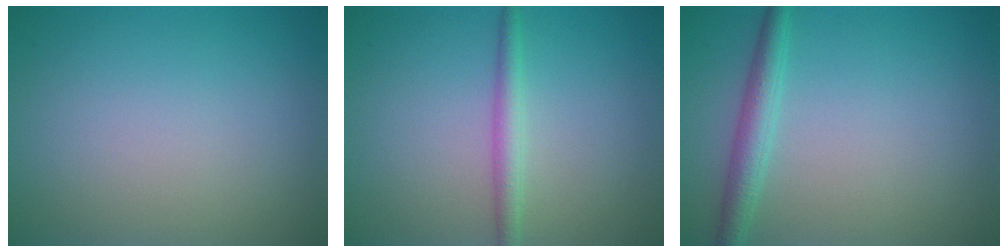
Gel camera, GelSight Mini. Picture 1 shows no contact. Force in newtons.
{"total": 2.0, "press": 2.0, "slide": 0.0}
{"total": 2.5, "press": 2.5, "slide": 0.1}